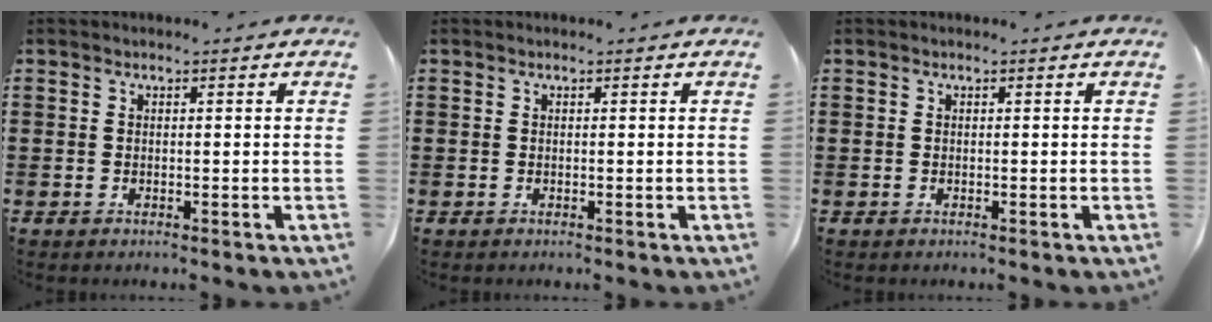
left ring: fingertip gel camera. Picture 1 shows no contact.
{"total": 0.0}
{"total": 0.0}